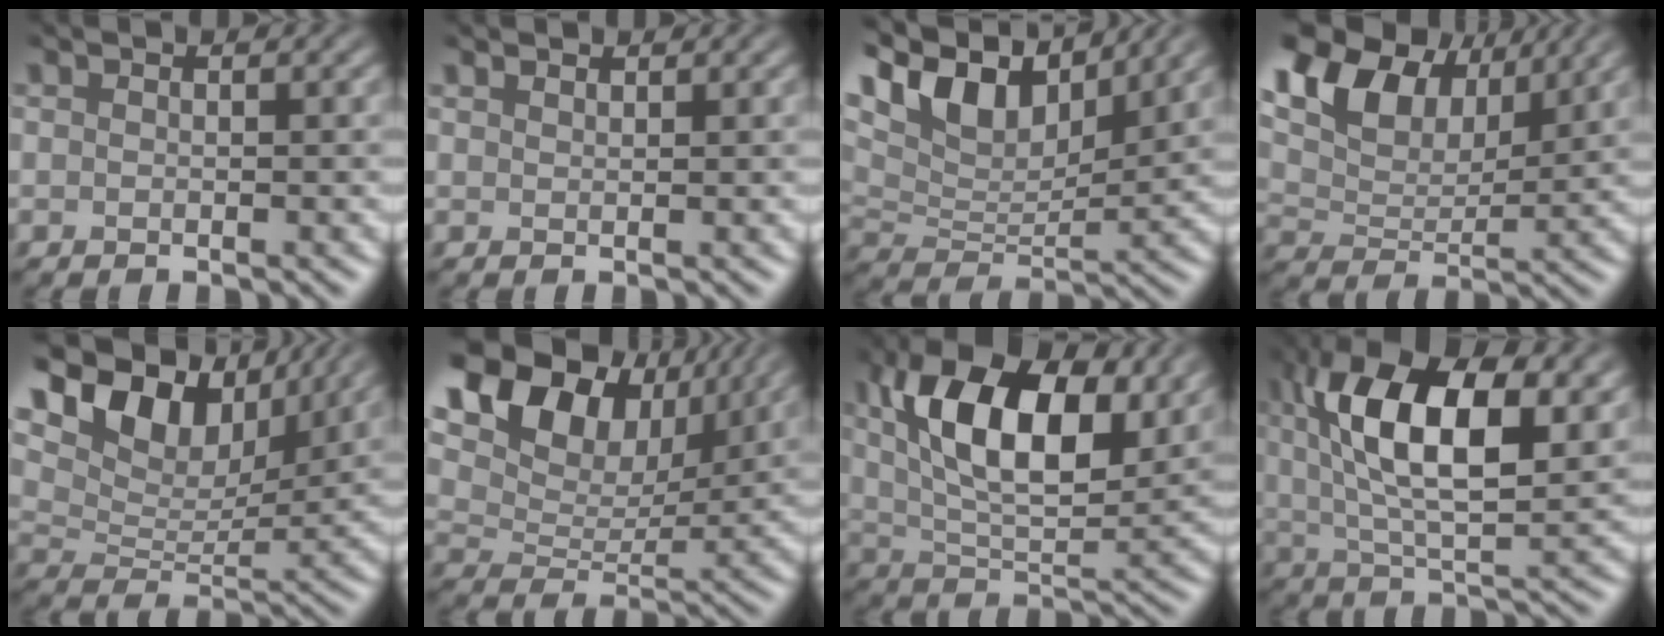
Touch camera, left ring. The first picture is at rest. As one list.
[{"total": 0.9, "force": [0.9, 0.2, 0.1], "torque": [-0.003, -0.001, 0.017]}, {"total": 10.8, "force": [6.8, 4.8, 6.9], "torque": [-0.137, 0.020, 0.117]}, {"total": 10.8, "force": [6.4, 6.0, 6.4], "torque": [-0.129, 0.029, 0.095]}, {"total": 11.8, "force": [7.0, 6.6, 6.9], "torque": [-0.127, 0.018, 0.108]}, {"total": 14.4, "force": [8.2, 8.8, 8.0], "torque": [-0.169, 0.045, 0.124]}, {"total": 12.3, "force": [4.7, 6.3, 9.5], "torque": [-0.153, 0.009, 0.079]}, {"total": 13.2, "force": [4.0, 6.0, 11.1], "torque": [-0.191, 0.008, 0.066]}]